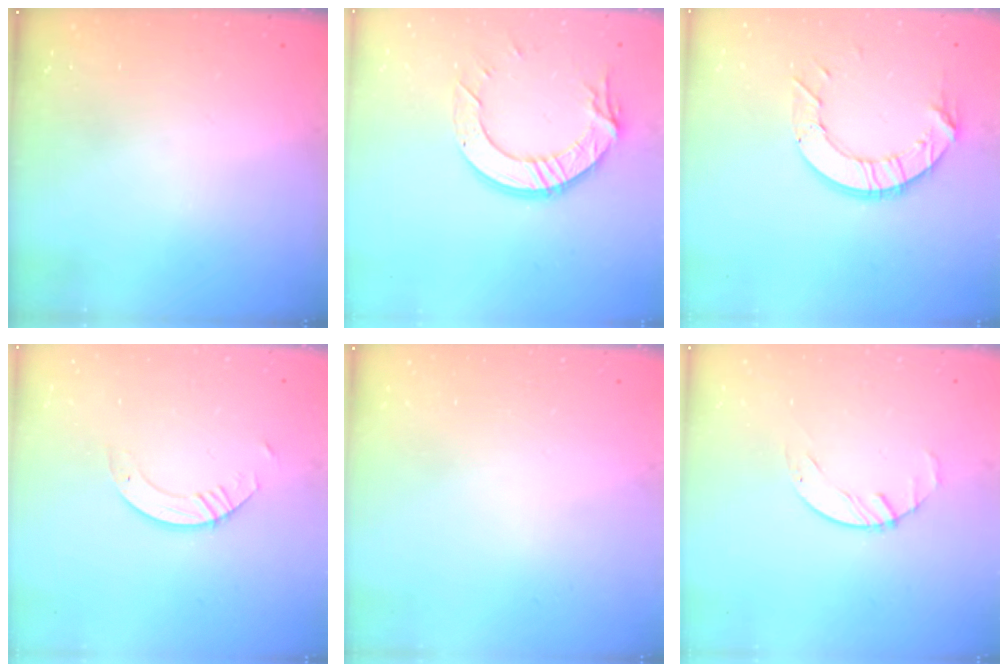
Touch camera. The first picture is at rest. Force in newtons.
{"total": 12.7, "press": 12.6, "slide": 1.2}
{"total": 10.4, "press": 10.3, "slide": 0.5}
{"total": 3.8, "press": 3.7, "slide": 0.4}
{"total": 0.0}
{"total": 1.6, "press": 1.6, "slide": 0.3}